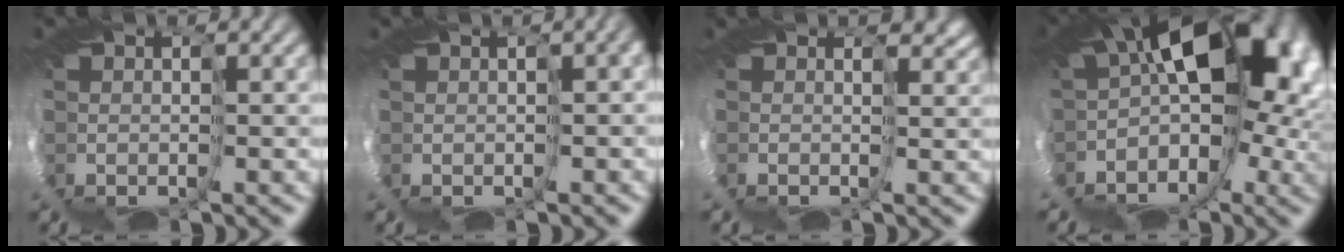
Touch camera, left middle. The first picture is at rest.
{"total": 1.4, "force": [-0.2, 0.3, 1.3], "torque": [-0.020, 0.005, 0.013]}
{"total": 1.5, "force": [1.1, 0.2, 0.9], "torque": [-0.018, 0.007, 0.022]}
{"total": 7.9, "force": [0.5, 3.5, 7.1], "torque": [-0.101, -0.008, 0.022]}